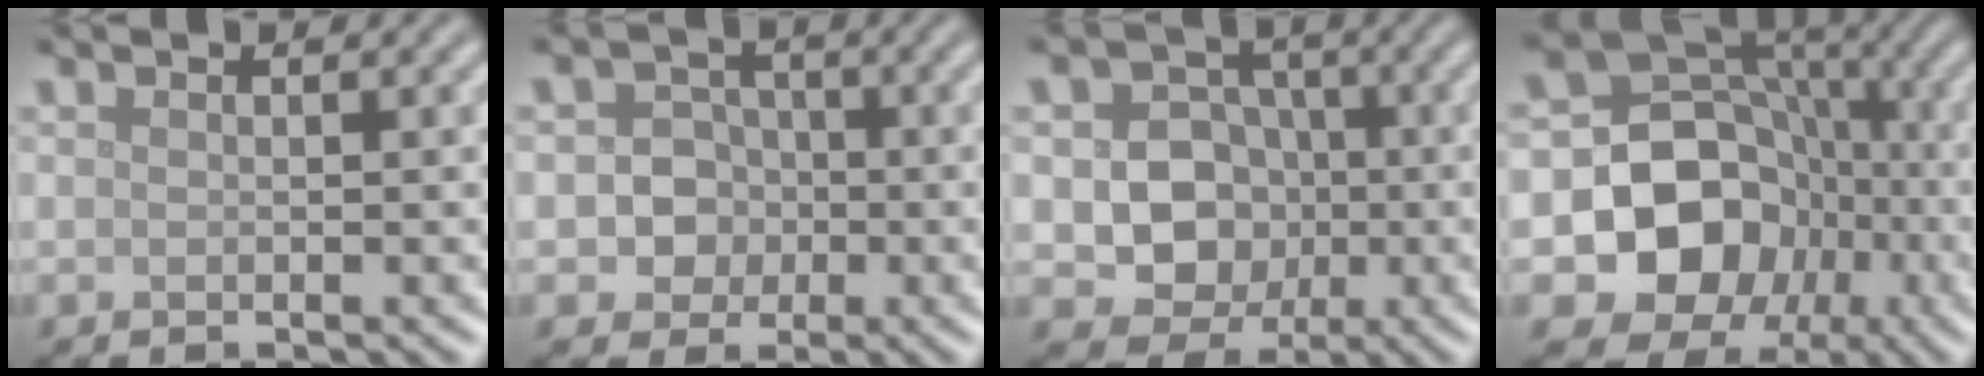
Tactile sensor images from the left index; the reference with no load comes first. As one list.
[{"total": 3.9, "force": [-0.4, 3.6, 1.3], "torque": [0.001, 0.008, -0.024]}, {"total": 6.2, "force": [-0.5, 5.5, 2.7], "torque": [-0.019, 0.002, -0.021]}, {"total": 12.4, "force": [-2.9, 10.9, 5.1], "torque": [-0.073, -0.007, -0.081]}]